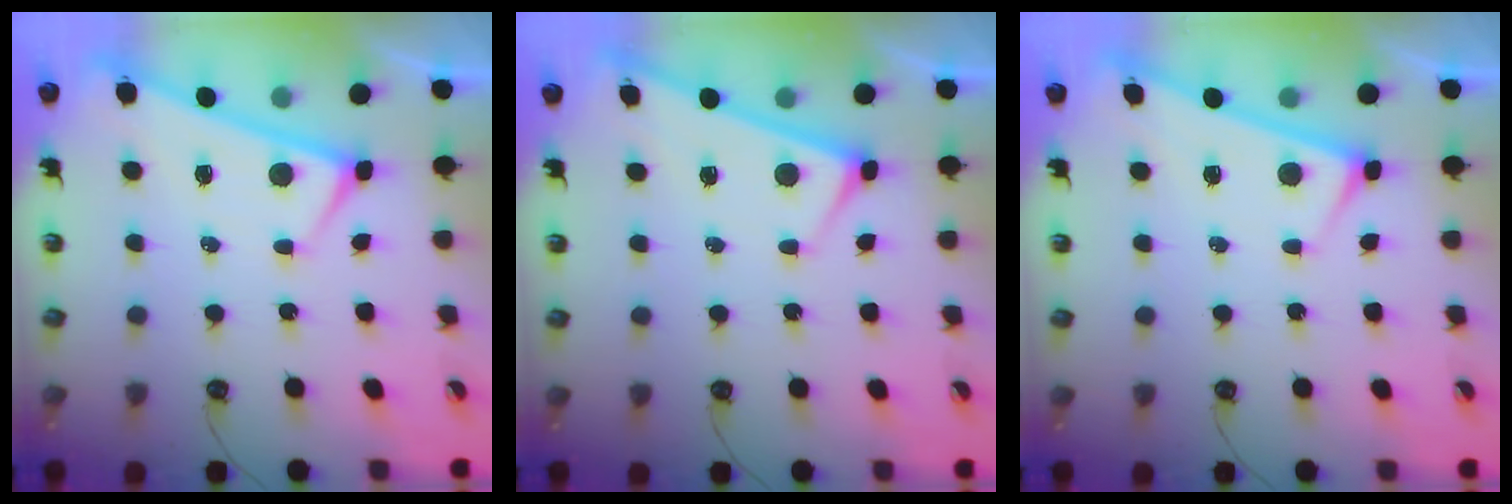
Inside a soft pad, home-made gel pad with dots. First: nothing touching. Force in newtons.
{"total": 3.2, "press": 3.2, "slide": 0.3}
{"total": 3.1, "press": 3.1, "slide": 0.2}